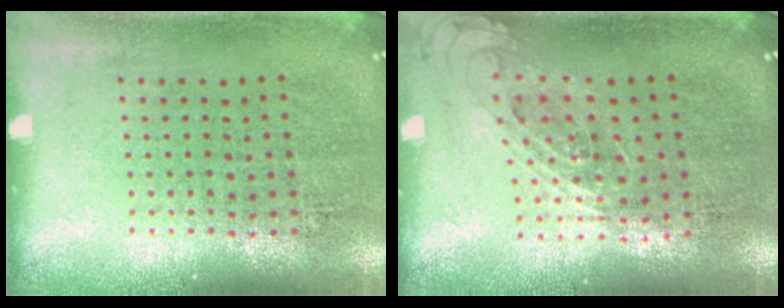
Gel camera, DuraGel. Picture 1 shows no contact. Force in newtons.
{"total": 0.8, "press": 0.8, "slide": 0.3}